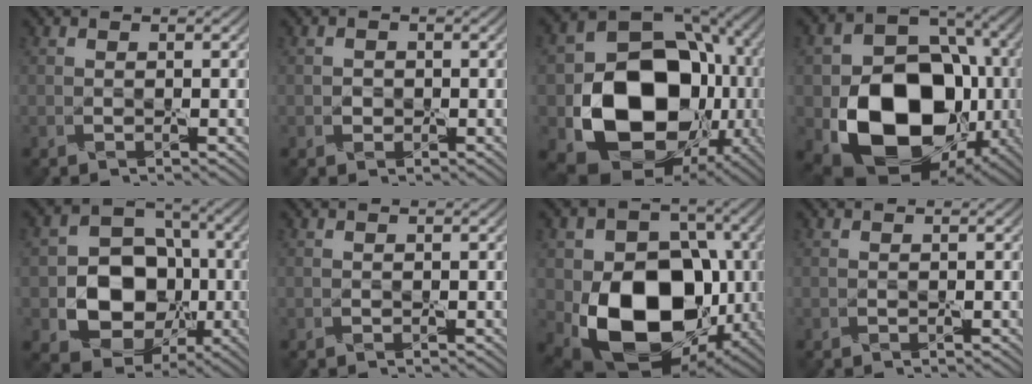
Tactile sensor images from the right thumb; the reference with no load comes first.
{"total": 1.0, "force": [-0.2, 1.0, 0.3], "torque": [-0.002, -0.004, -0.006]}
{"total": 18.7, "force": [-3.4, 14.2, 11.7], "torque": [-0.205, -0.053, -0.043]}
{"total": 17.6, "force": [-4.4, 13.0, 11.0], "torque": [-0.176, -0.039, -0.075]}
{"total": 13.5, "force": [-2.7, 10.9, 7.6], "torque": [-0.138, -0.027, -0.064]}
{"total": 0.0}
{"total": 15.9, "force": [-3.6, 11.5, 10.5], "torque": [-0.160, -0.027, -0.067]}
{"total": 0.0}